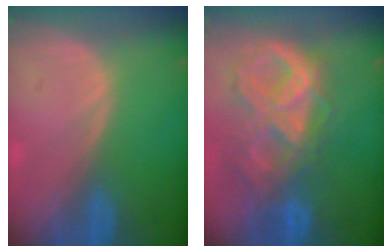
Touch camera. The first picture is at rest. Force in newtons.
{"total": 10.5, "press": 8.8, "slide": 5.7}